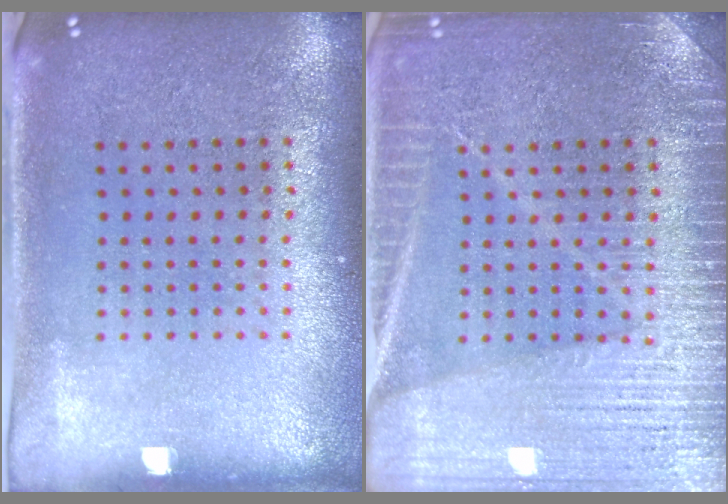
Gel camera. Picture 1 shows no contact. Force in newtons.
{"total": 3.7, "press": 3.7, "slide": 0.6}